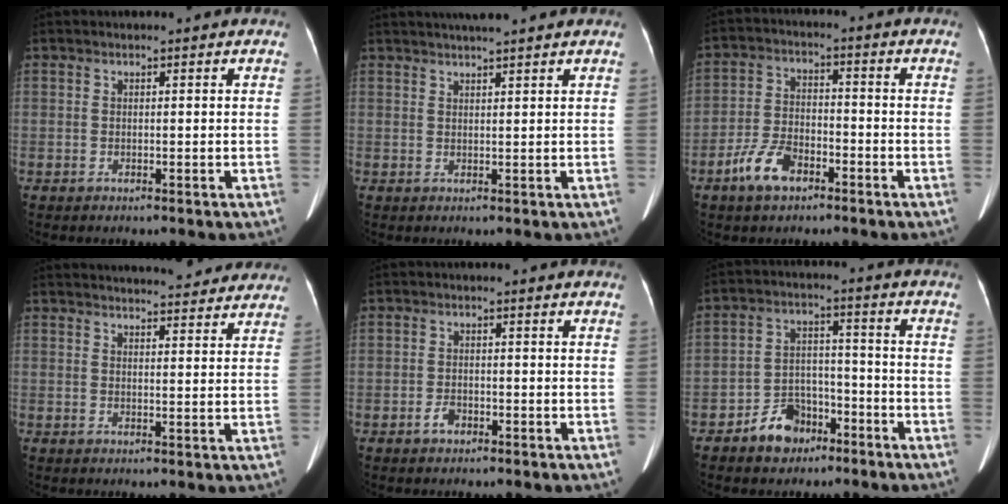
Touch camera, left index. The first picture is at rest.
{"total": 6.6, "force": [5.7, -0.1, 3.2], "torque": [-0.051, 0.029, 0.078]}
{"total": 7.2, "force": [-4.5, 3.5, 4.5], "torque": [-0.103, 0.004, -0.083]}
{"total": 15.1, "force": [14.0, 2.7, 4.8], "torque": [-0.049, 0.014, 0.163]}
{"total": 1.9, "force": [-1.2, 1.1, 1.0], "torque": [-0.022, 0.002, -0.020]}
{"total": 7.3, "force": [-4.7, 4.9, 2.8], "torque": [-0.058, 0.022, -0.074]}